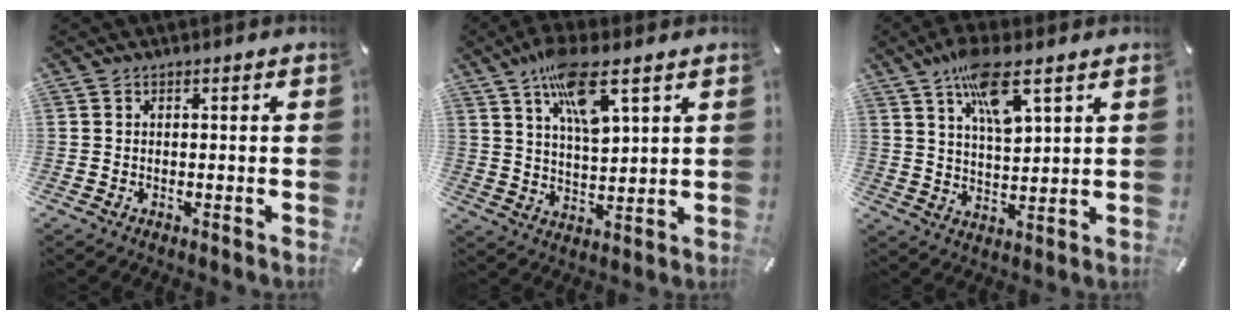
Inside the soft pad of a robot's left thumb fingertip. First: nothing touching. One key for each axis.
{"total": 12.2, "fx": 7.2, "fy": 4.1, "fz": 8.9, "tx": -0.161, "ty": -0.023, "tz": 0.127}
{"total": 11.4, "fx": 6.9, "fy": 3.9, "fz": 8.2, "tx": -0.140, "ty": -0.024, "tz": 0.119}